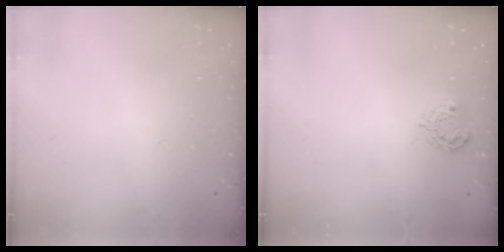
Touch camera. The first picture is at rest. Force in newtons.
{"total": 5.9, "press": 5.9, "slide": 0.3}